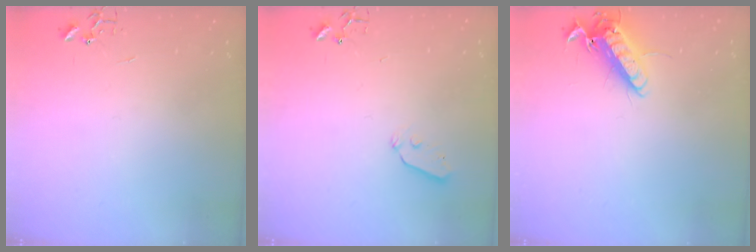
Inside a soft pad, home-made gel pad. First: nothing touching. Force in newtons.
{"total": 3.8, "press": 3.7, "slide": 0.7}
{"total": 12.8, "press": 12.7, "slide": 1.8}